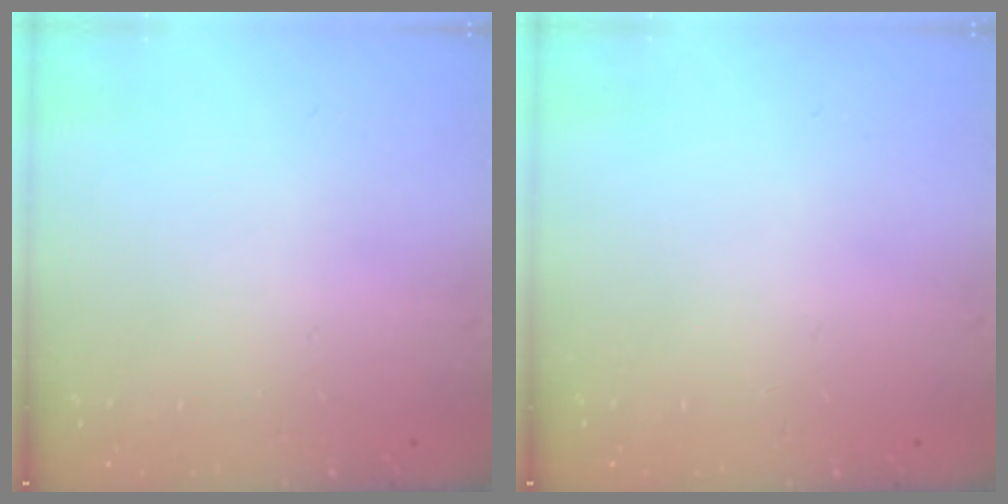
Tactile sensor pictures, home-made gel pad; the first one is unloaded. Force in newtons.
{"total": 0.0}